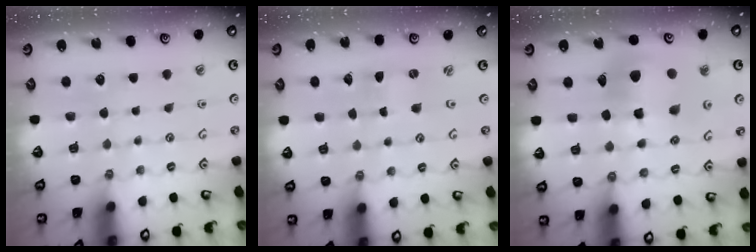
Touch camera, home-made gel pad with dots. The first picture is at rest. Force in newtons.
{"total": 0.0}
{"total": 12.5, "press": 12.3, "slide": 2.1}